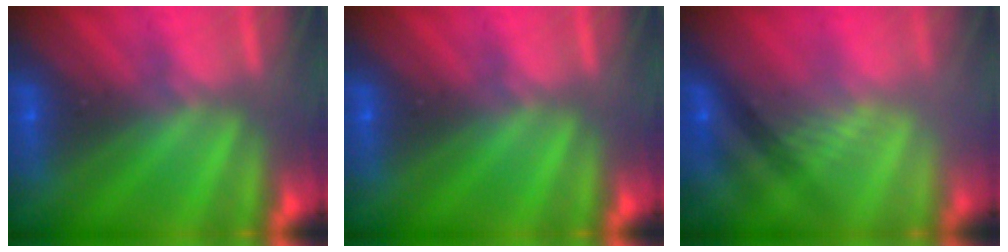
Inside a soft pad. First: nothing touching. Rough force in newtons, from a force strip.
{"total": 0.0}
{"total": 2.2}